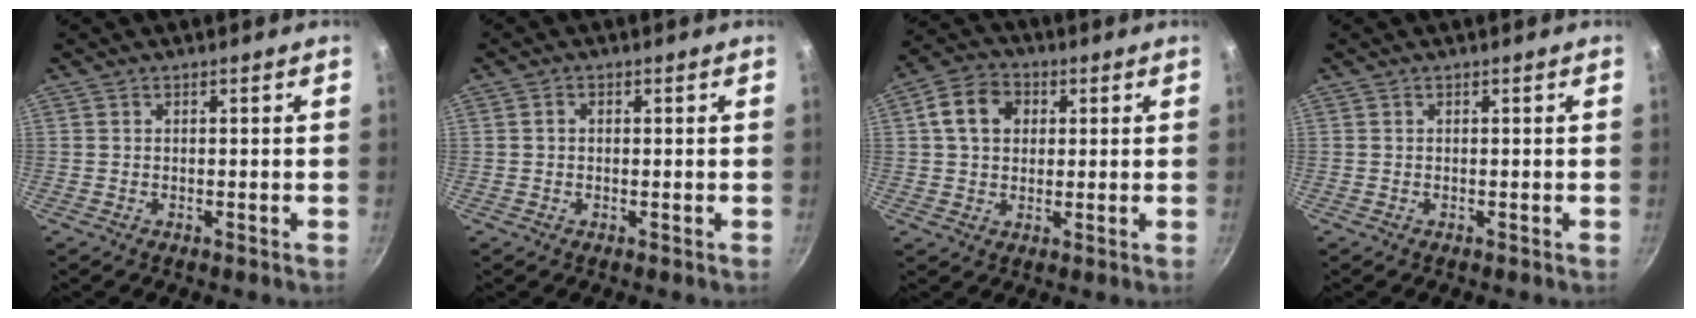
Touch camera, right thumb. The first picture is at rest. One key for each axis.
{"total": 1.2, "fx": 0.1, "fy": 0.9, "fz": 0.7, "tx": -0.011, "ty": 0.006, "tz": 0.000}
{"total": 8.4, "fx": 1.9, "fy": 6.6, "fz": 4.9, "tx": -0.066, "ty": 0.013, "tz": 0.022}
{"total": 0.0}